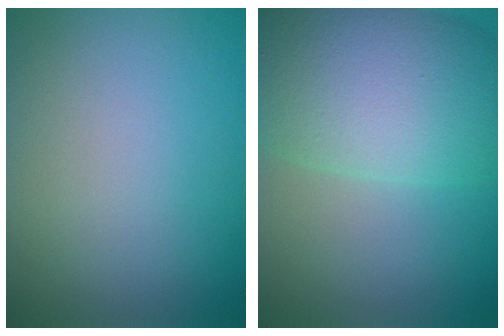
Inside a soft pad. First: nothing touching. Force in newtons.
{"total": 11.2, "press": 11.2, "slide": 0.2}